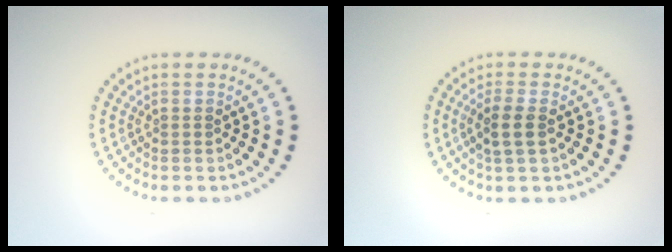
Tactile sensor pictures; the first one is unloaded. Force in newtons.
{"total": 2.4, "press": 2.2, "slide": 0.8}